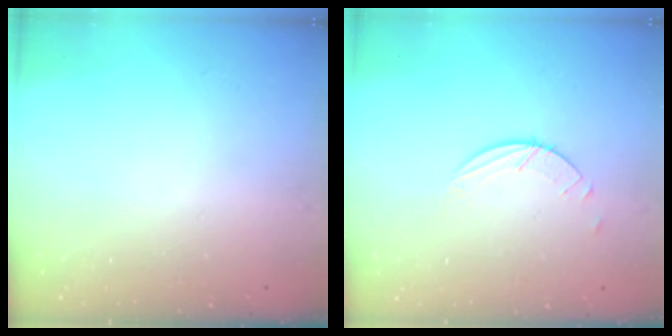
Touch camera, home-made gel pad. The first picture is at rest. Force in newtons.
{"total": 1.7, "press": 1.7, "slide": 0.2}